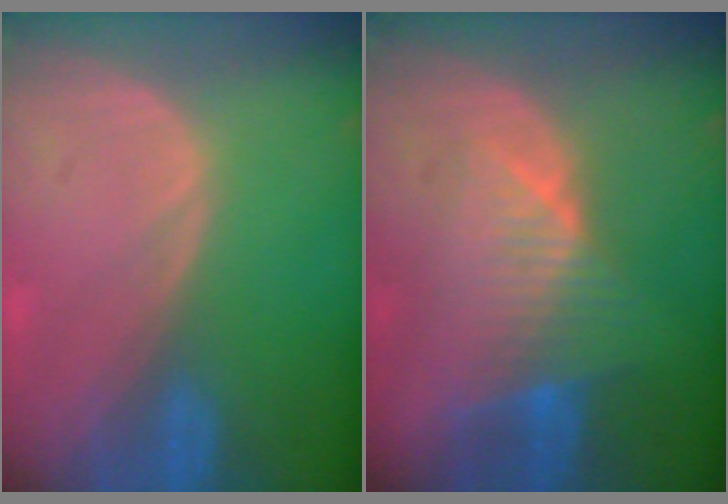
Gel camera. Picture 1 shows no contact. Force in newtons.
{"total": 8.0, "press": 6.9, "slide": 4.0}